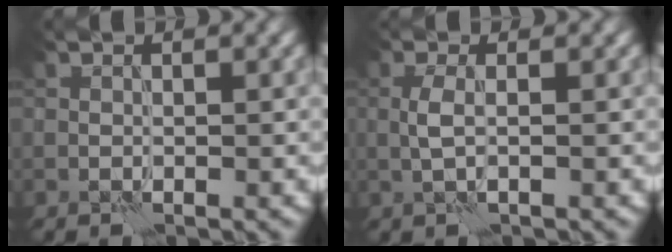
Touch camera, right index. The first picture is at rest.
{"total": 1.6, "force": [-0.1, 0.3, 1.6], "torque": [-0.035, 0.006, -0.004]}